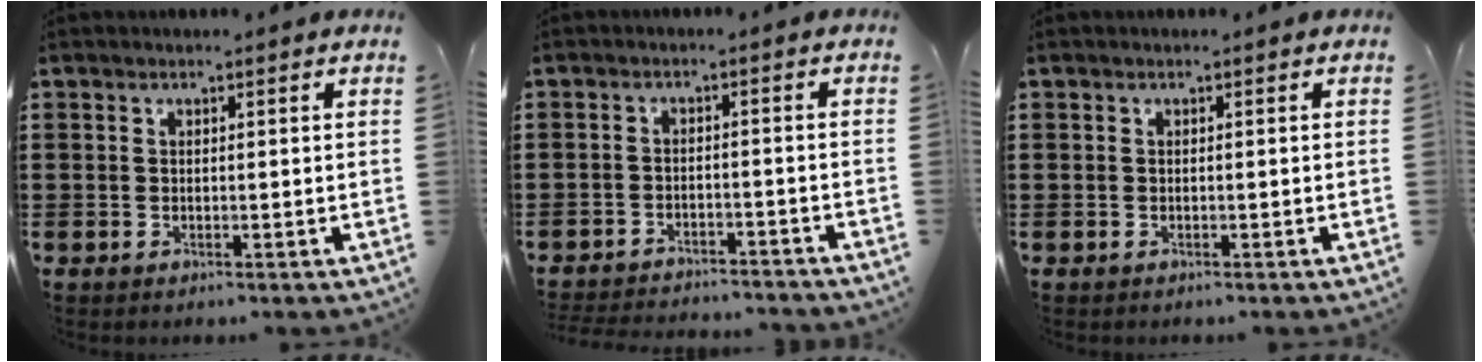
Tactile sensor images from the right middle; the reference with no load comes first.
{"total": 3.1, "force": [-3.1, 0.1, 0.1], "torque": [-0.006, 0.001, -0.066]}
{"total": 0.0}